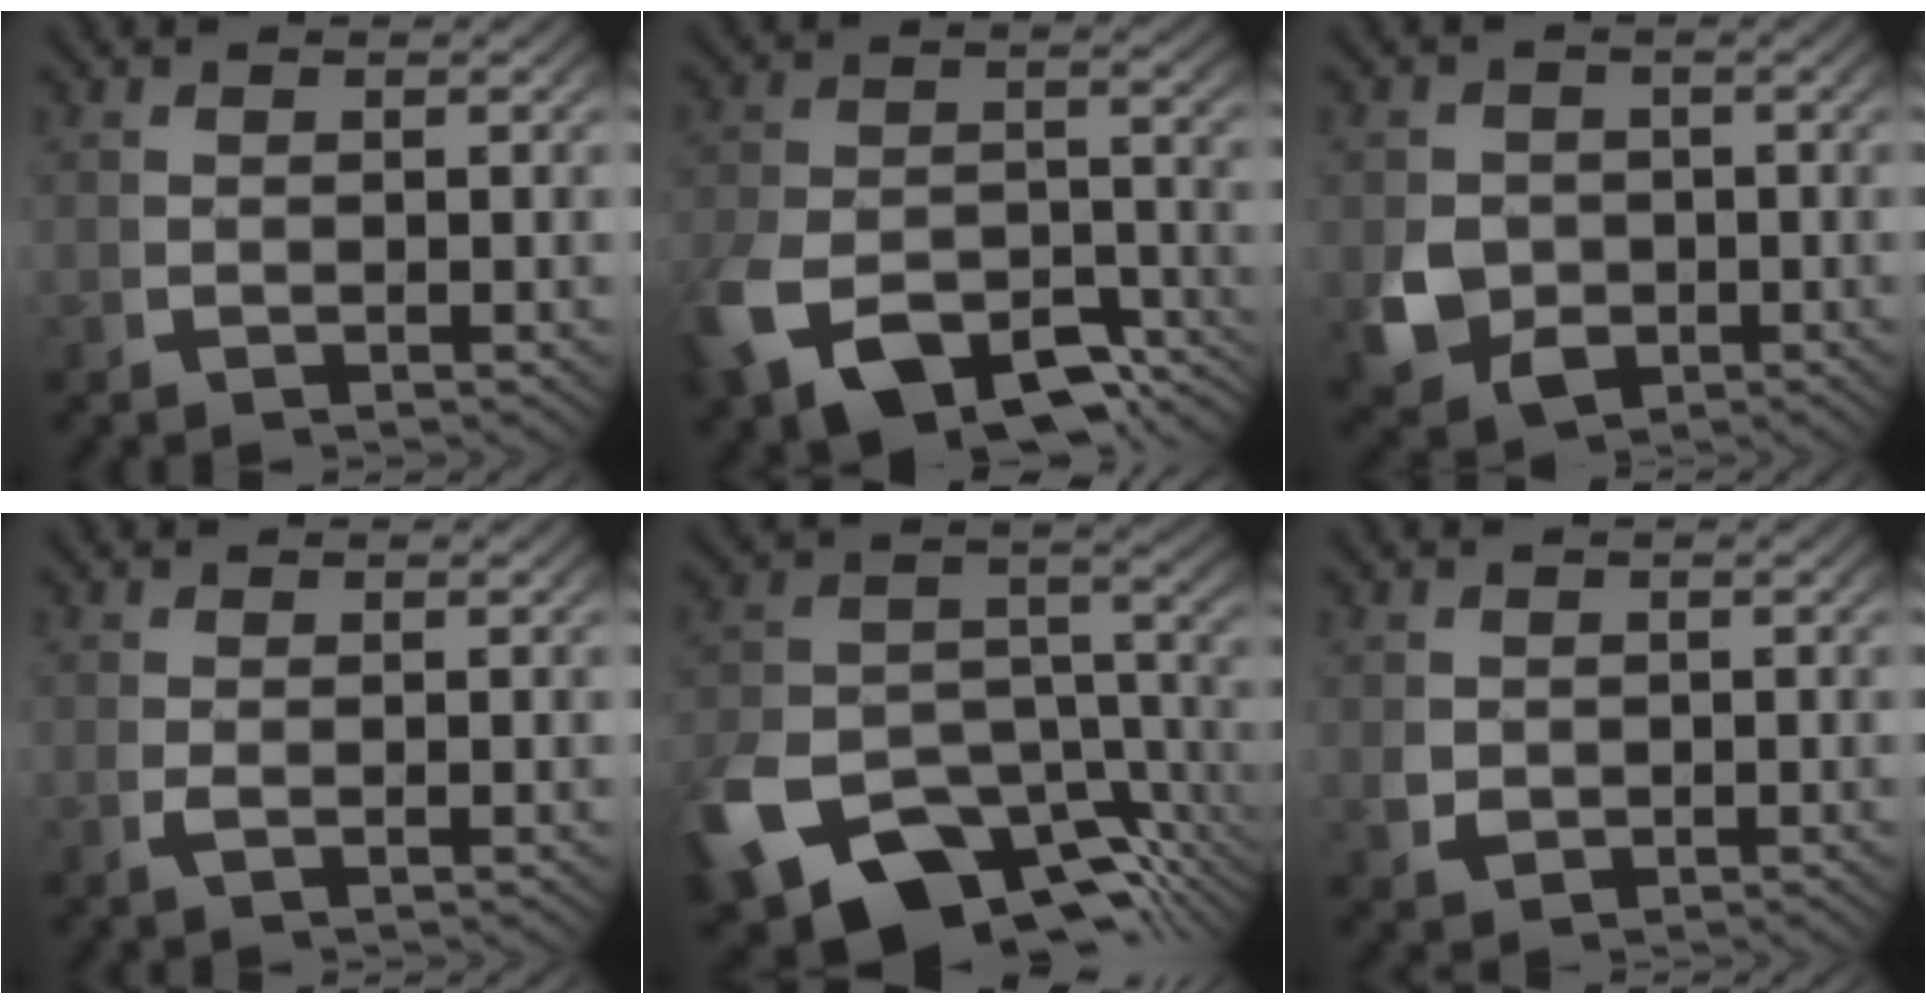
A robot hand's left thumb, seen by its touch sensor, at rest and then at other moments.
{"total": 10.3, "force": [-5.6, 6.1, 6.1], "torque": [-0.133, -0.041, -0.076]}
{"total": 6.7, "force": [-1.5, 5.3, 3.9], "torque": [-0.086, -0.032, -0.008]}
{"total": 0.8, "force": [0.0, 0.2, 0.8], "torque": [-0.022, -0.004, 0.004]}
{"total": 15.5, "force": [-8.2, 8.7, 9.9], "torque": [-0.174, -0.050, -0.111]}
{"total": 2.5, "force": [-0.1, 2.1, 1.4], "torque": [-0.036, -0.016, 0.009]}